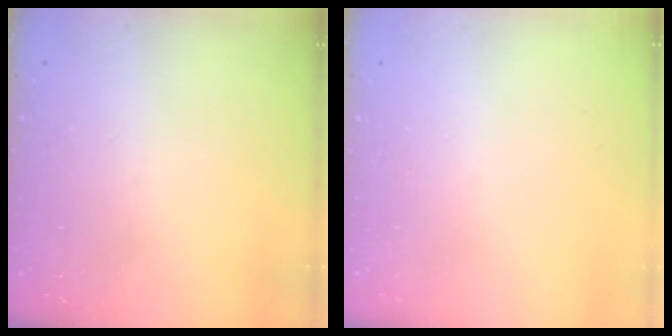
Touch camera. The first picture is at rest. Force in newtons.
{"total": 0.0}